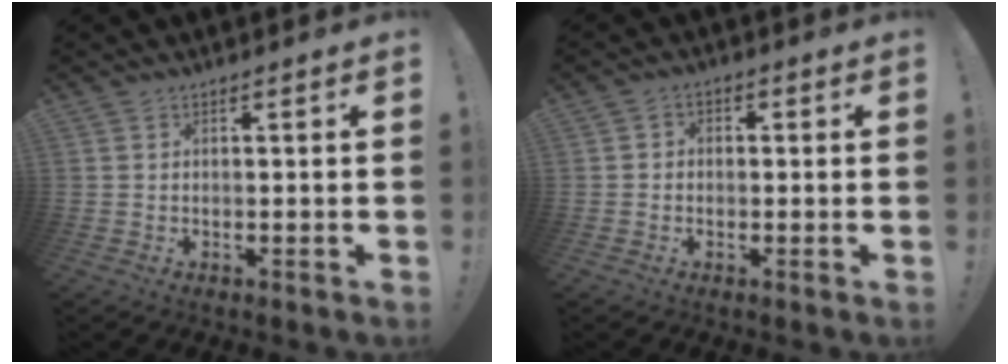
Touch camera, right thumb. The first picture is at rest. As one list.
[{"total": 2.3, "force": [-1.3, 1.6, 1.0], "torque": [-0.015, 0.011, -0.023]}]